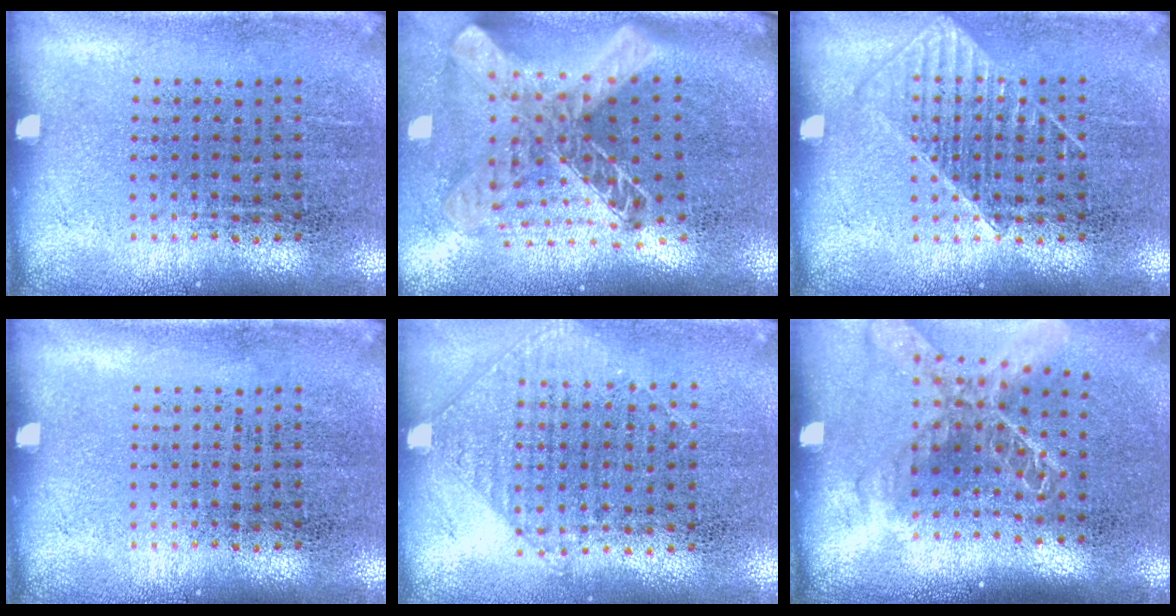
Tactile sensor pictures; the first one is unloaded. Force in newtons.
{"total": 2.1, "press": 1.6, "slide": 1.3}
{"total": 1.5, "press": 1.5, "slide": 0.3}
{"total": 0.0}
{"total": 1.0, "press": 0.9, "slide": 0.4}
{"total": 2.0, "press": 1.5, "slide": 1.2}